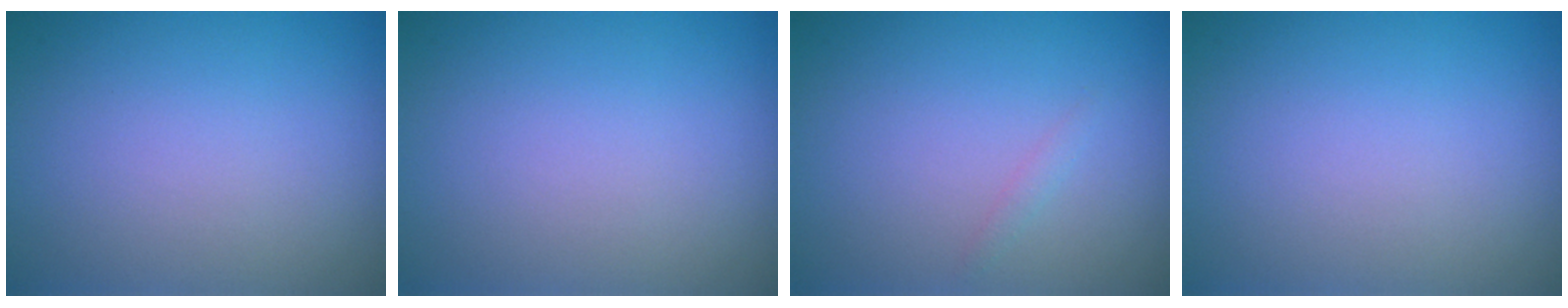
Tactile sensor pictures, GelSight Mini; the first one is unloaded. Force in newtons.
{"total": 0.0}
{"total": 0.7, "press": 0.7, "slide": 0.0}
{"total": 0.0}